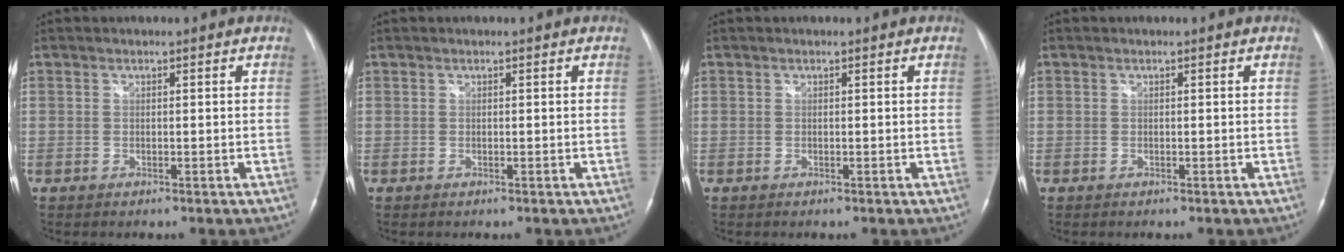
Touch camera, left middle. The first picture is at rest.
{"total": 0.0}
{"total": 0.0}
{"total": 0.0}